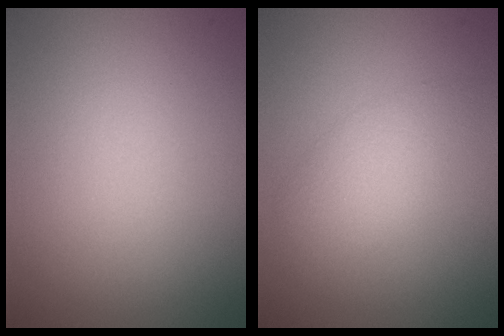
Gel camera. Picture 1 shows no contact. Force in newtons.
{"total": 2.4, "press": 2.4, "slide": 0.1}